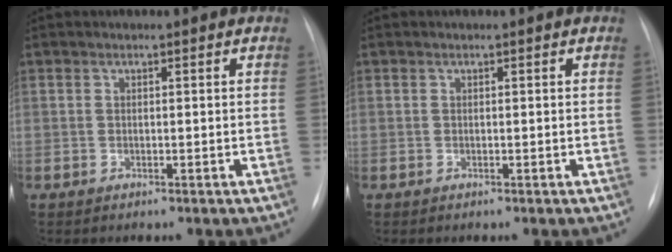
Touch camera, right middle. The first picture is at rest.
{"total": 0.0}